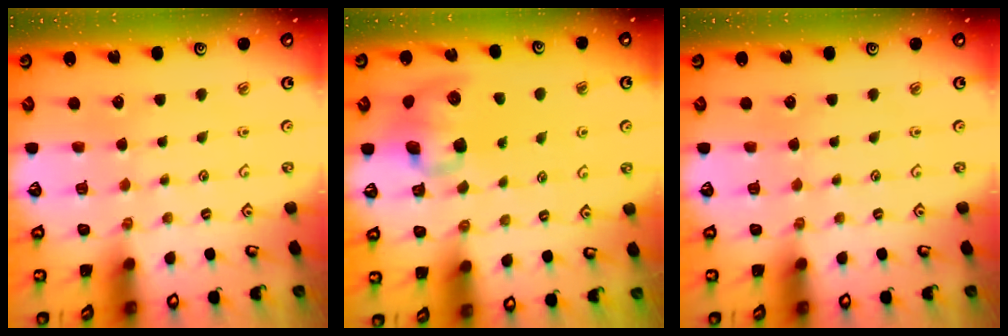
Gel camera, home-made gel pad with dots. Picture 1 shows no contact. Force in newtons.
{"total": 10.6, "press": 10.5, "slide": 1.5}
{"total": 0.0}